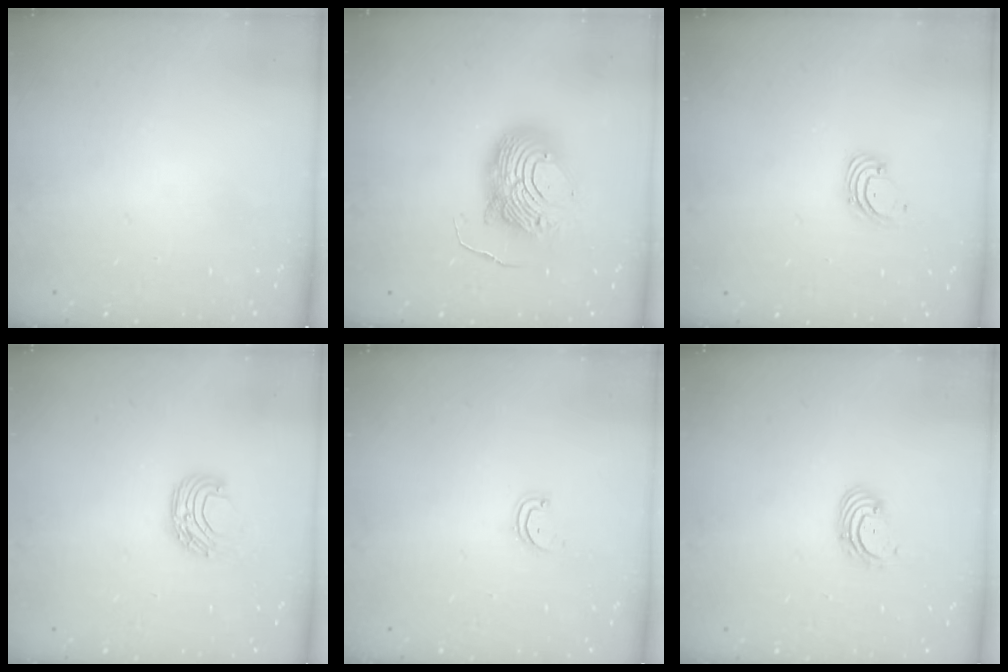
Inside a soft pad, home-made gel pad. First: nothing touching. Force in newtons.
{"total": 12.2, "press": 12.2, "slide": 1.2}
{"total": 1.6, "press": 1.6, "slide": 0.1}
{"total": 6.8, "press": 6.7, "slide": 0.6}
{"total": 2.3, "press": 2.3, "slide": 0.1}
{"total": 2.9, "press": 2.9, "slide": 0.3}